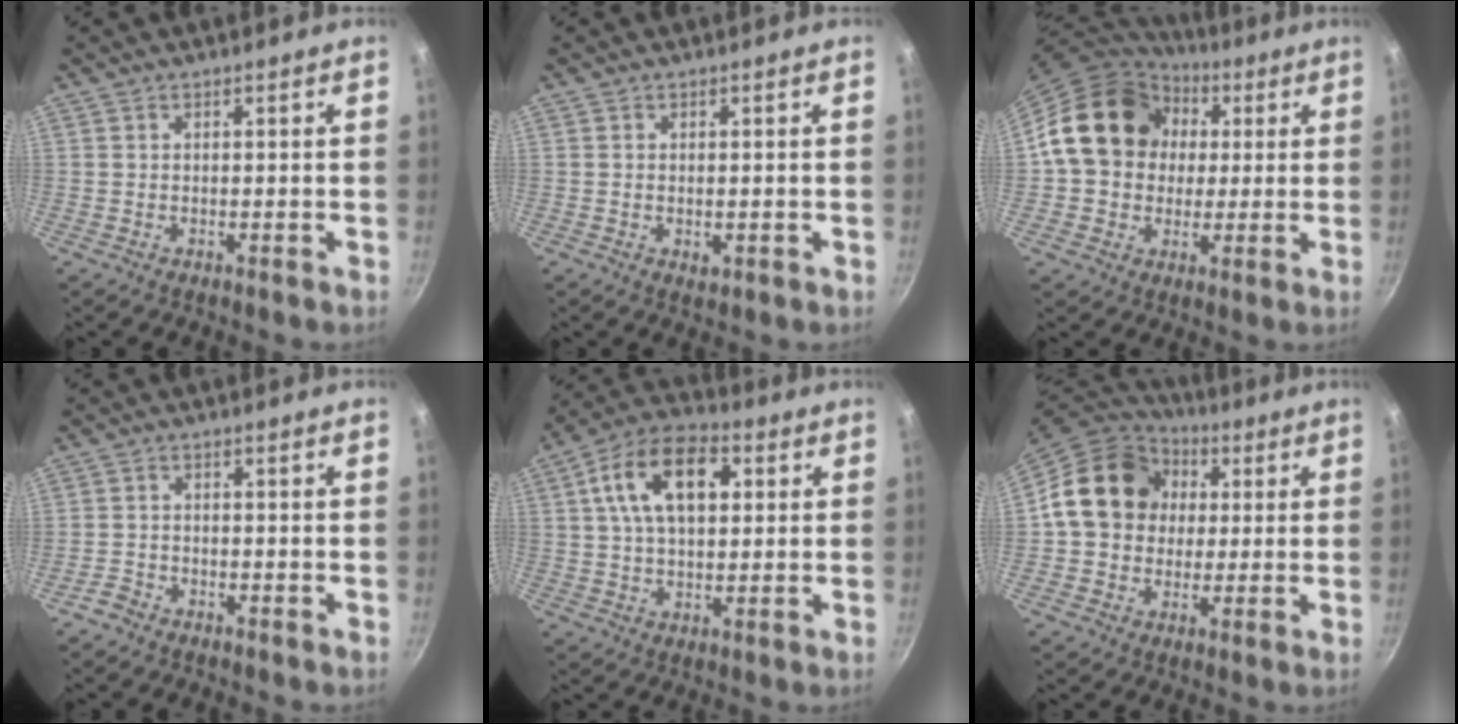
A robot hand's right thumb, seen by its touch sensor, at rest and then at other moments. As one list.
[{"total": 1.7, "force": [-0.2, 1.0, 1.3], "torque": [-0.019, -0.003, -0.002]}, {"total": 18.5, "force": [3.1, 15.4, 9.8], "torque": [-0.139, 0.030, 0.043]}, {"total": 2.2, "force": [-1.9, 1.1, 0.6], "torque": [-0.017, 0.019, -0.038]}, {"total": 15.4, "force": [4.1, 9.2, 11.7], "torque": [-0.178, 0.015, 0.055]}, {"total": 17.1, "force": [2.6, 14.4, 8.9], "torque": [-0.122, 0.028, 0.032]}]